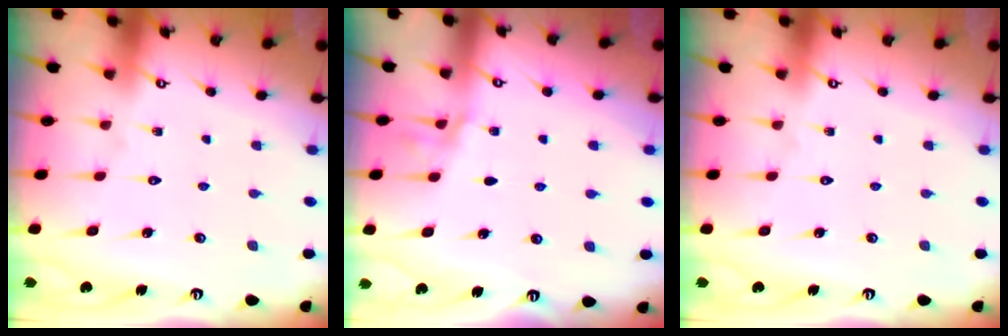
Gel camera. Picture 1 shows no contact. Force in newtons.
{"total": 1.3, "press": 1.2, "slide": 0.3}
{"total": 0.0}